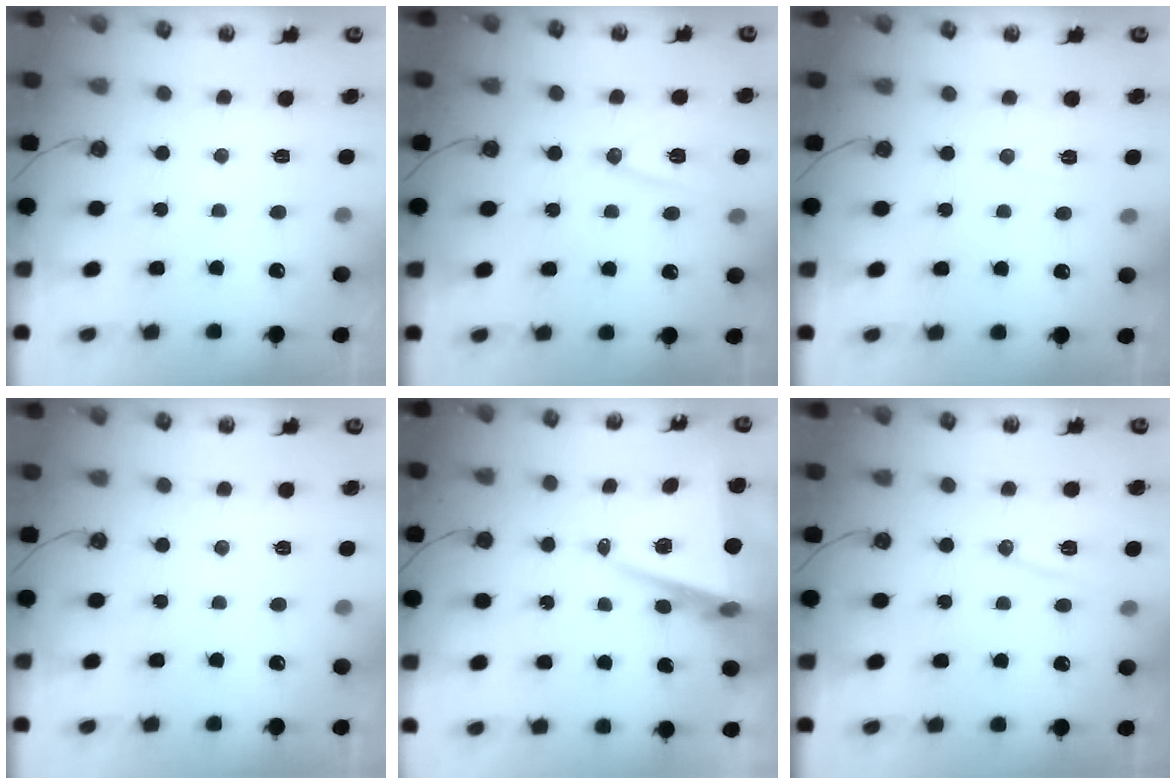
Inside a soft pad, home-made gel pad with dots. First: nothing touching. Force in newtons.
{"total": 11.1, "press": 10.5, "slide": 3.5}
{"total": 5.7, "press": 3.7, "slide": 4.4}
{"total": 5.2, "press": 2.8, "slide": 4.4}
{"total": 8.5, "press": 7.3, "slide": 4.3}
{"total": 10.6, "press": 10.0, "slide": 3.3}